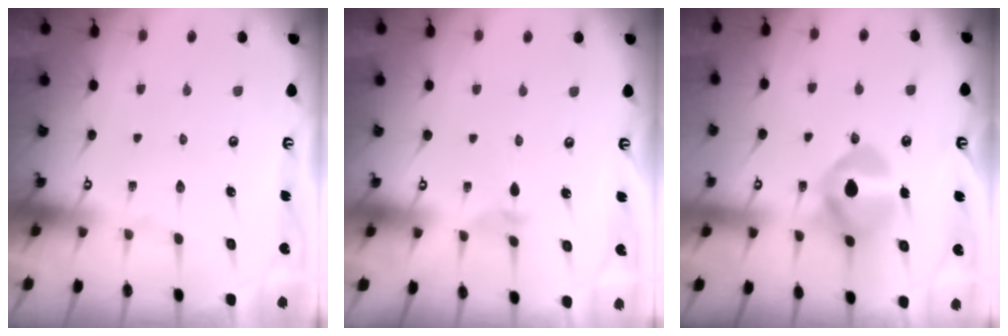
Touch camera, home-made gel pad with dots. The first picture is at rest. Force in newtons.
{"total": 2.9, "press": 2.8, "slide": 0.6}
{"total": 12.7, "press": 12.7, "slide": 0.5}